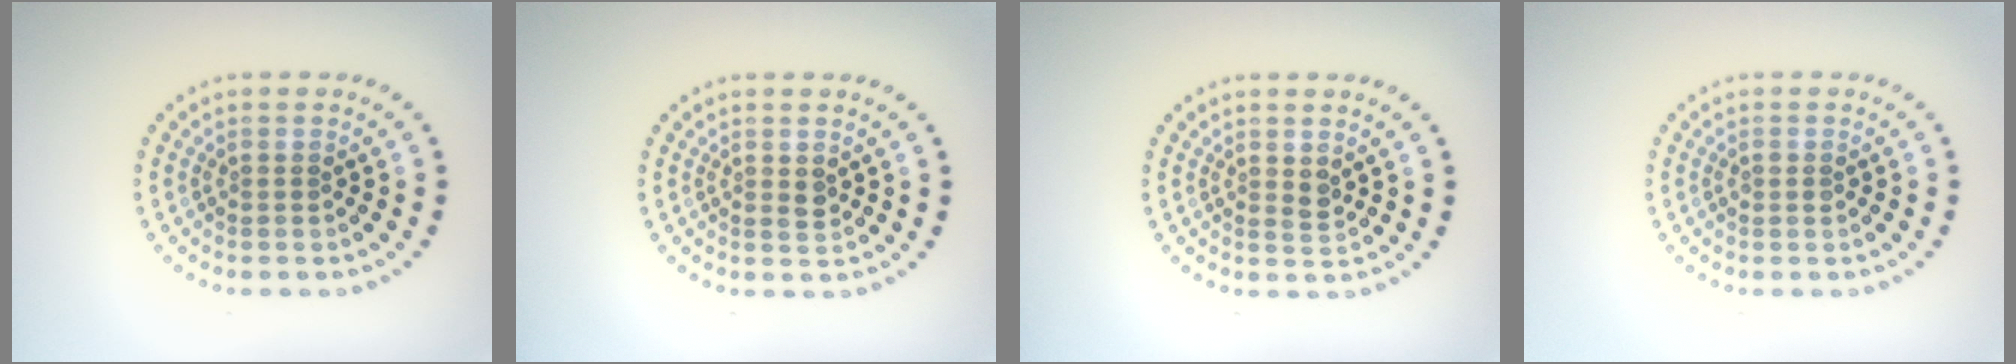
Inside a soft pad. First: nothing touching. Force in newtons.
{"total": 1.2, "press": 1.2, "slide": 0.1}
{"total": 1.0, "press": 0.9, "slide": 0.4}
{"total": 1.0, "press": 1.0, "slide": 0.1}